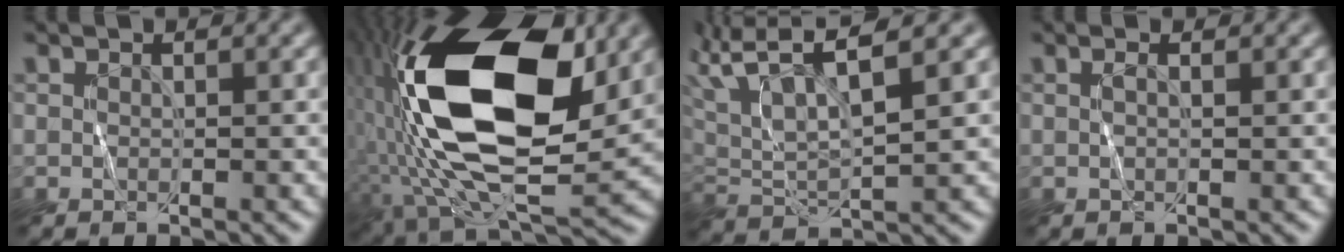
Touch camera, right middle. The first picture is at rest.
{"total": 19.2, "force": [2.2, 10.4, 16.0], "torque": [-0.328, -0.001, 0.020]}
{"total": 7.1, "force": [4.1, 1.4, 5.6], "torque": [-0.122, 0.024, 0.078]}
{"total": 0.6, "force": [0.1, -0.2, 0.6], "torque": [-0.016, 0.001, 0.002]}